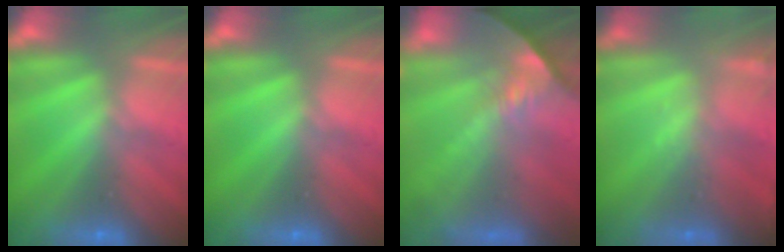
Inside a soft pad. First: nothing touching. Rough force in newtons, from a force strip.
{"total": 0.0}
{"total": 7.3}
{"total": 1.9}